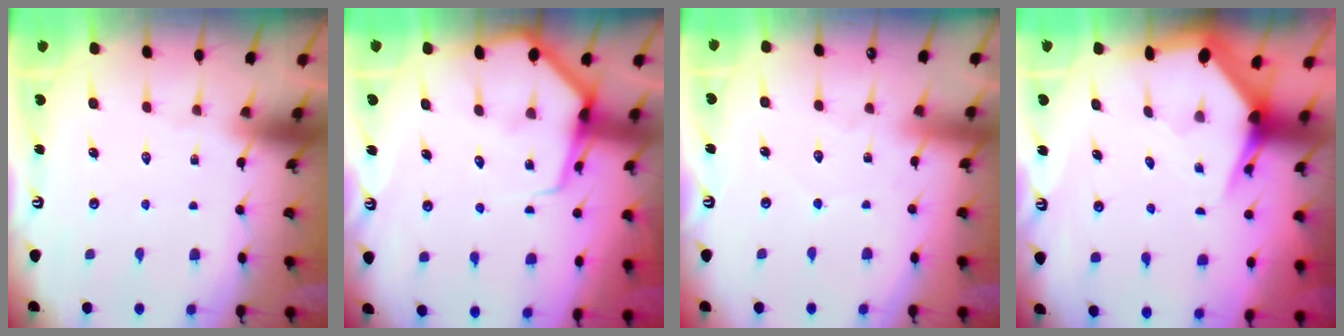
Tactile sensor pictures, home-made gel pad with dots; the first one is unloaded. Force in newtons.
{"total": 8.1, "press": 8.0, "slide": 0.7}
{"total": 3.0, "press": 2.9, "slide": 0.4}
{"total": 5.7, "press": 5.7, "slide": 0.7}